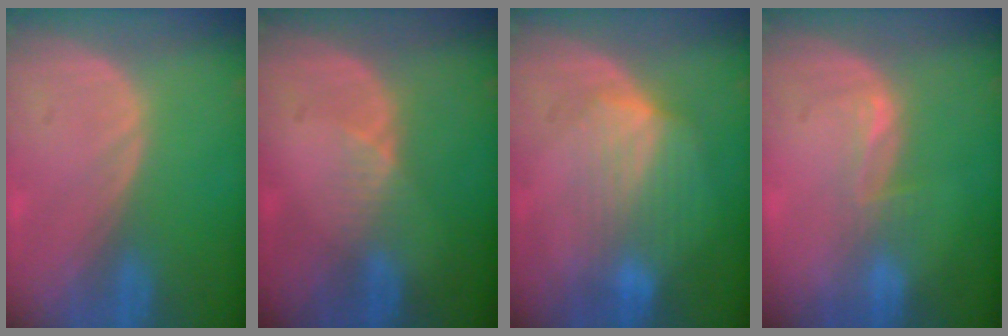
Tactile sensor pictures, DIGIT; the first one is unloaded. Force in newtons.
{"total": 2.3, "press": 1.8, "slide": 1.4}
{"total": 7.2, "press": 6.5, "slide": 3.0}
{"total": 2.6, "press": 2.0, "slide": 1.6}